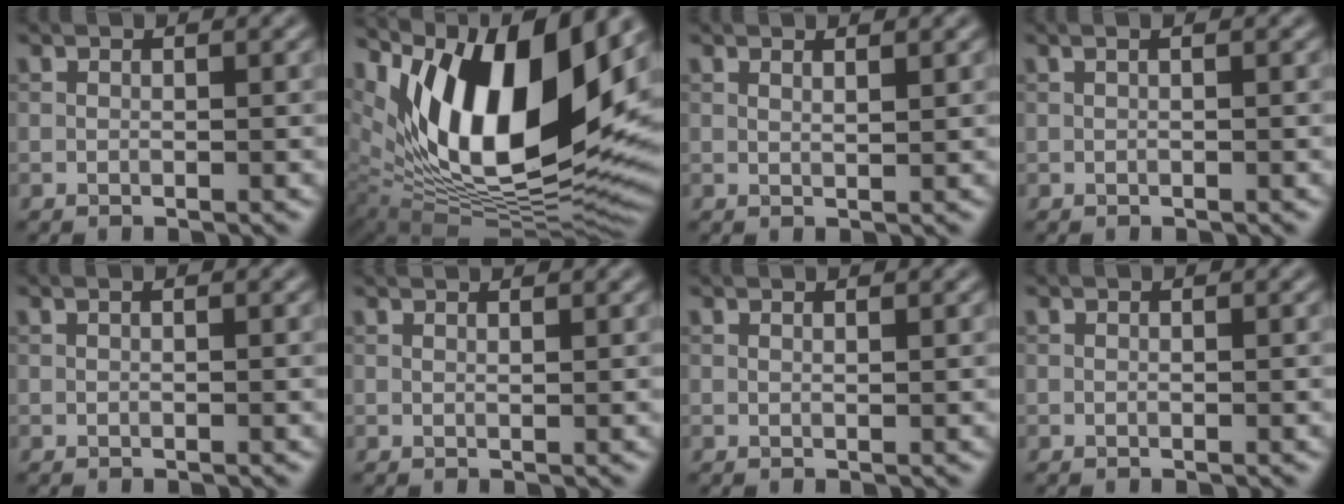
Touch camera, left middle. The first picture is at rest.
{"total": 15.5, "force": [5.9, 6.8, 12.7], "torque": [-0.195, -0.009, 0.097]}
{"total": 0.9, "force": [0.8, 0.1, 0.5], "torque": [-0.006, 0.000, 0.010]}
{"total": 0.6, "force": [0.2, 0.1, 0.6], "torque": [-0.013, 0.002, -0.001]}
{"total": 0.0}
{"total": 1.7, "force": [1.5, 0.4, 0.8], "torque": [-0.006, -0.003, 0.006]}
{"total": 0.7, "force": [0.6, 0.0, 0.3], "torque": [-0.007, -0.003, 0.005]}
{"total": 0.0}